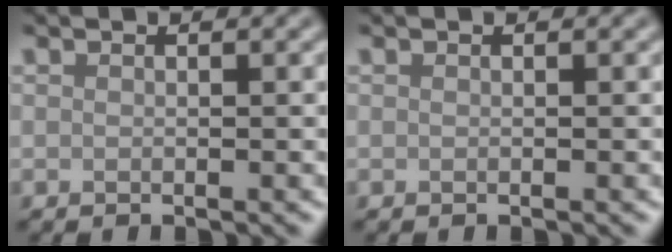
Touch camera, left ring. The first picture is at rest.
{"total": 0.0}